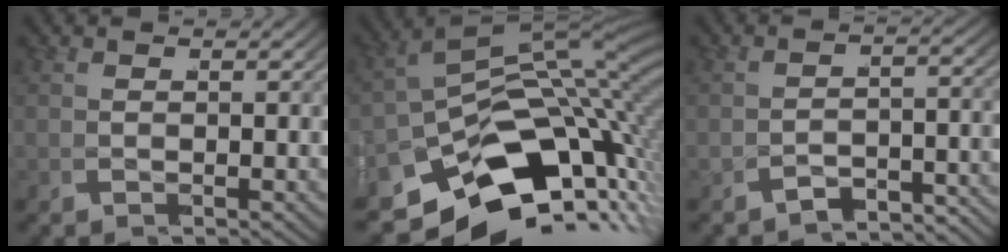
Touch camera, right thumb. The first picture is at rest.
{"total": 19.8, "force": [-8.3, 11.5, 13.8], "torque": [-0.222, -0.050, -0.108]}
{"total": 5.1, "force": [-5.1, 0.2, 0.6], "torque": [-0.011, -0.002, -0.083]}